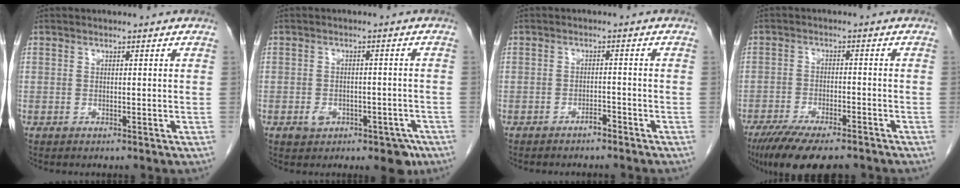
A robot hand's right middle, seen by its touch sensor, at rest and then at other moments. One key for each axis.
{"total": 4.9, "fx": -2.7, "fy": 3.1, "fz": 2.7, "tx": -0.022, "ty": 0.011, "tz": -0.028}
{"total": 2.5, "fx": -2.2, "fy": 0.4, "fz": 1.0, "tx": -0.015, "ty": -0.001, "tz": -0.029}
{"total": 12.5, "fx": -9.9, "fy": 3.0, "fz": 6.9, "tx": -0.108, "ty": -0.017, "tz": -0.154}